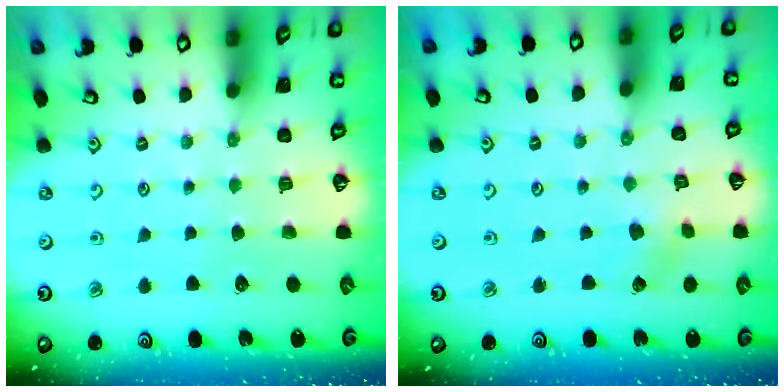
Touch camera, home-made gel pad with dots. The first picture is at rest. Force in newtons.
{"total": 2.0, "press": 1.9, "slide": 0.6}